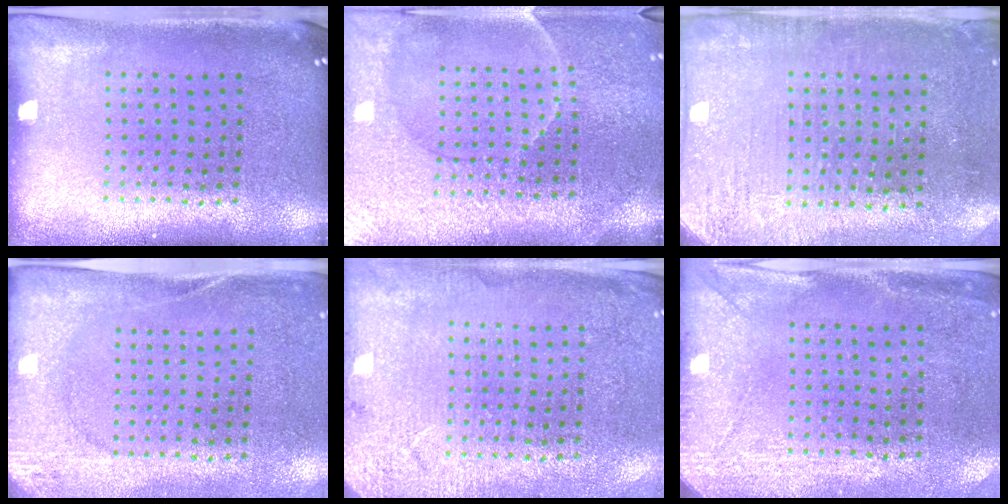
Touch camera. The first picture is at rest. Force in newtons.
{"total": 3.7, "press": 3.5, "slide": 1.2}
{"total": 3.1, "press": 2.6, "slide": 1.7}
{"total": 2.7, "press": 2.0, "slide": 1.7}
{"total": 2.7, "press": 2.6, "slide": 0.4}
{"total": 2.9, "press": 2.3, "slide": 1.8}